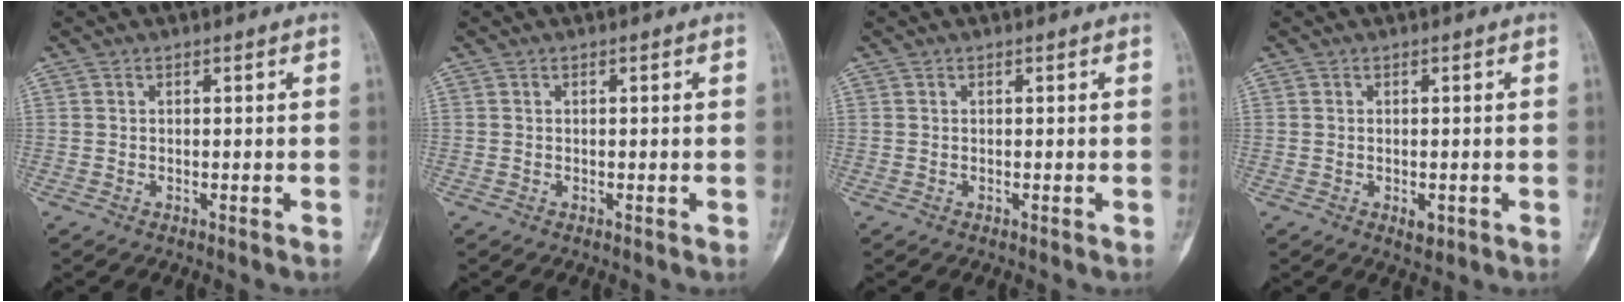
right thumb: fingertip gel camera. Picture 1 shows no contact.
{"total": 0.0}
{"total": 0.0}
{"total": 2.1, "force": [-0.6, 1.3, 1.6], "torque": [-0.022, 0.001, -0.005]}